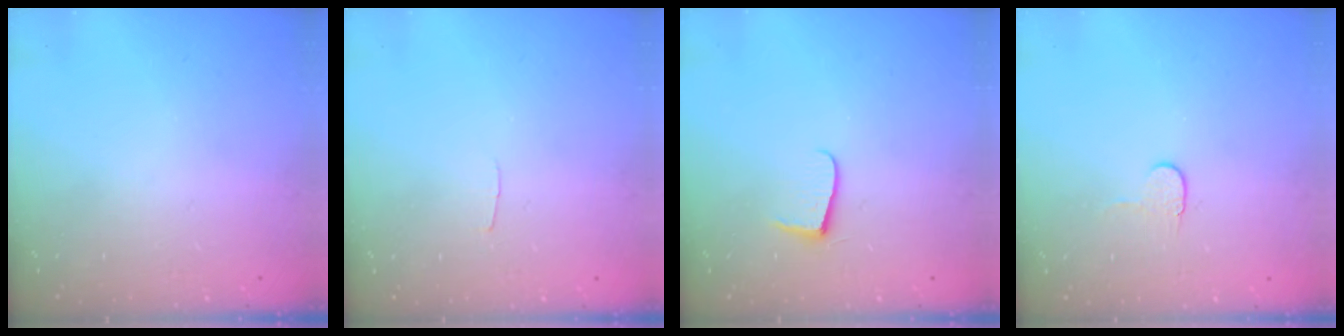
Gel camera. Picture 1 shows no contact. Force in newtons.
{"total": 2.0, "press": 2.0, "slide": 0.2}
{"total": 6.8, "press": 6.8, "slide": 0.6}
{"total": 5.0, "press": 4.9, "slide": 0.4}